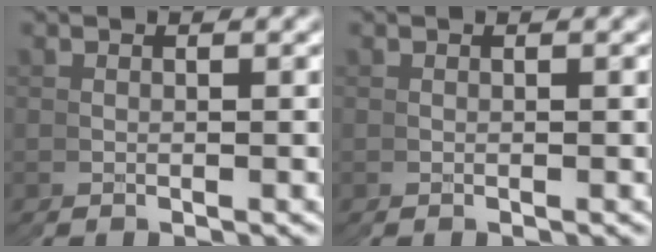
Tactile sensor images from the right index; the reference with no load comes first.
{"total": 0.0}